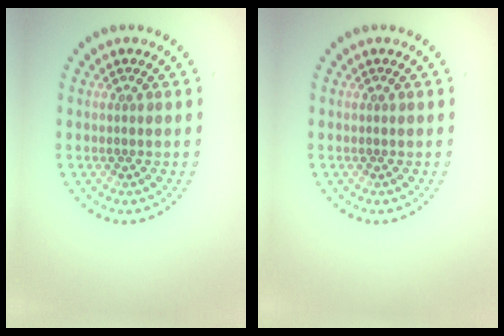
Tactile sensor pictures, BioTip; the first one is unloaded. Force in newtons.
{"total": 0.0}